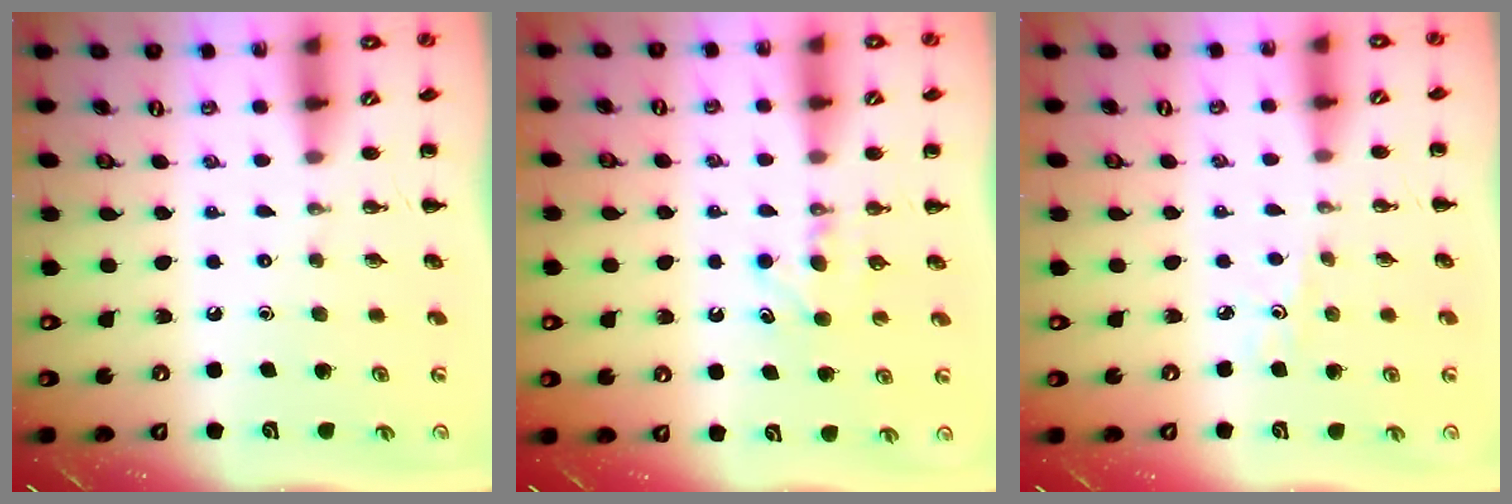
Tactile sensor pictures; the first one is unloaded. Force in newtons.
{"total": 4.6, "press": 4.4, "slide": 1.5}
{"total": 2.2, "press": 2.0, "slide": 0.7}